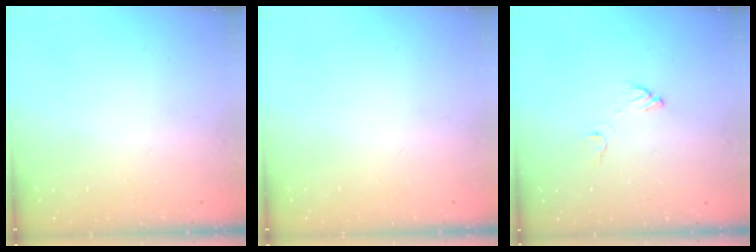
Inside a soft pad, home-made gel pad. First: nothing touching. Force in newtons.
{"total": 0.0}
{"total": 4.1, "press": 4.1, "slide": 0.2}